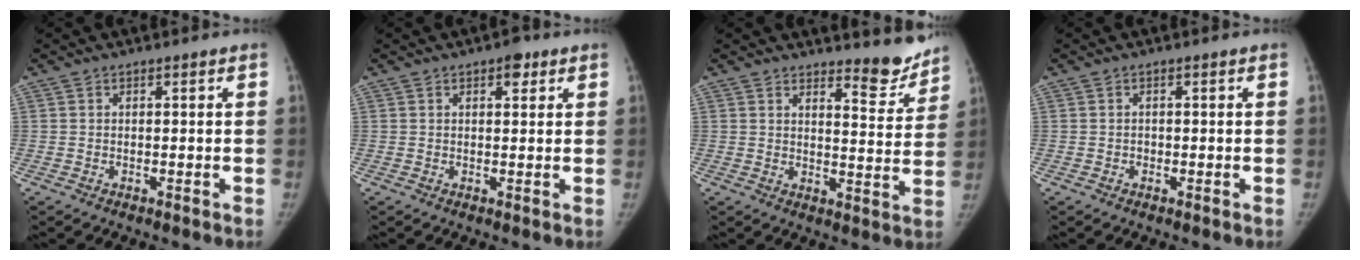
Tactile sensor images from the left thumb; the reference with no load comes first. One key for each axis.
{"total": 2.6, "fx": 1.5, "fy": 1.3, "fz": 1.8, "tx": -0.014, "ty": -0.003, "tz": 0.017}
{"total": 7.4, "fx": 6.8, "fy": 1.8, "fz": 2.2, "tx": -0.002, "ty": -0.067, "tz": 0.088}
{"total": 0.6, "fx": -0.3, "fy": 0.6, "fz": 0.1, "tx": 0.002, "ty": 0.003, "tz": -0.005}